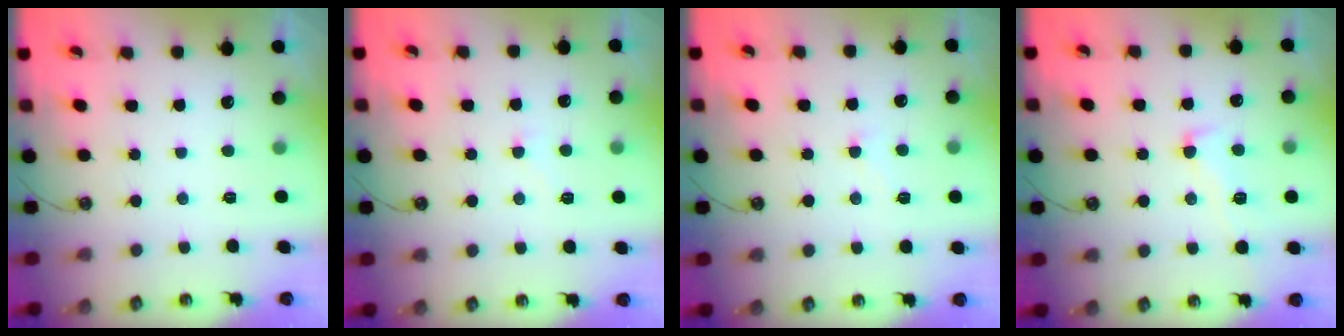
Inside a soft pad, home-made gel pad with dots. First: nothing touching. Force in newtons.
{"total": 5.0, "press": 4.9, "slide": 0.9}
{"total": 1.5, "press": 1.4, "slide": 0.6}
{"total": 1.6, "press": 1.2, "slide": 1.0}